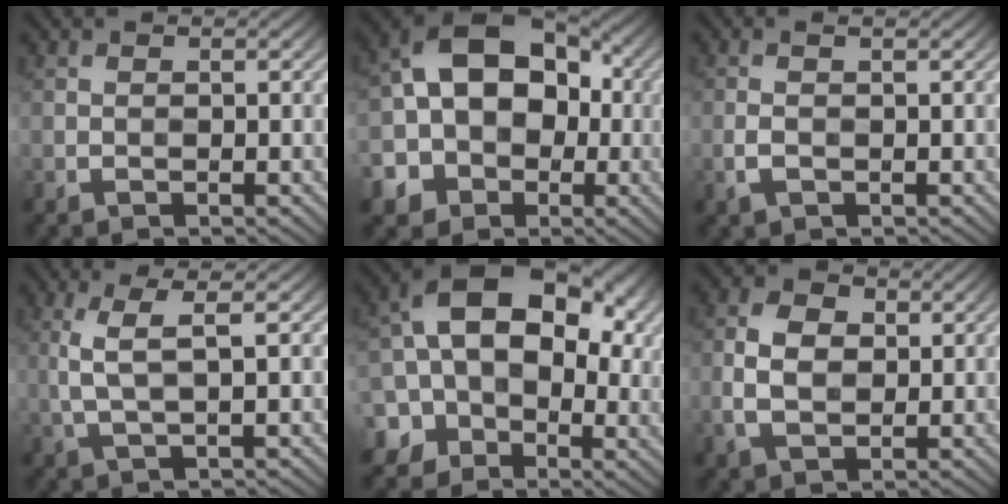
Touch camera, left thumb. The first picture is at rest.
{"total": 15.4, "force": [-1.8, 12.0, 9.6], "torque": [-0.171, -0.004, -0.052]}
{"total": 1.9, "force": [-0.2, 0.8, 1.7], "torque": [-0.046, 0.000, -0.003]}
{"total": 4.2, "force": [1.0, 0.9, 4.0], "torque": [-0.087, 0.009, 0.022]}
{"total": 17.1, "force": [-0.3, 13.0, 11.1], "torque": [-0.172, -0.009, -0.024]}
{"total": 5.6, "force": [0.5, 4.0, 3.9], "torque": [-0.087, 0.003, 0.006]}